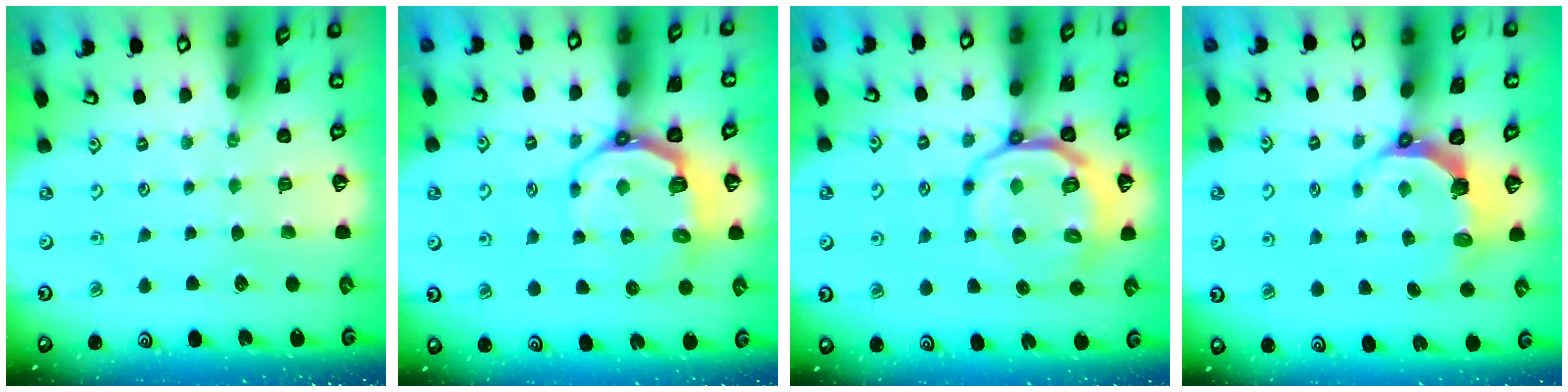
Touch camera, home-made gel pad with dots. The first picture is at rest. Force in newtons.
{"total": 8.6, "press": 7.5, "slide": 4.2}
{"total": 11.9, "press": 11.6, "slide": 2.6}
{"total": 7.3, "press": 5.5, "slide": 4.8}